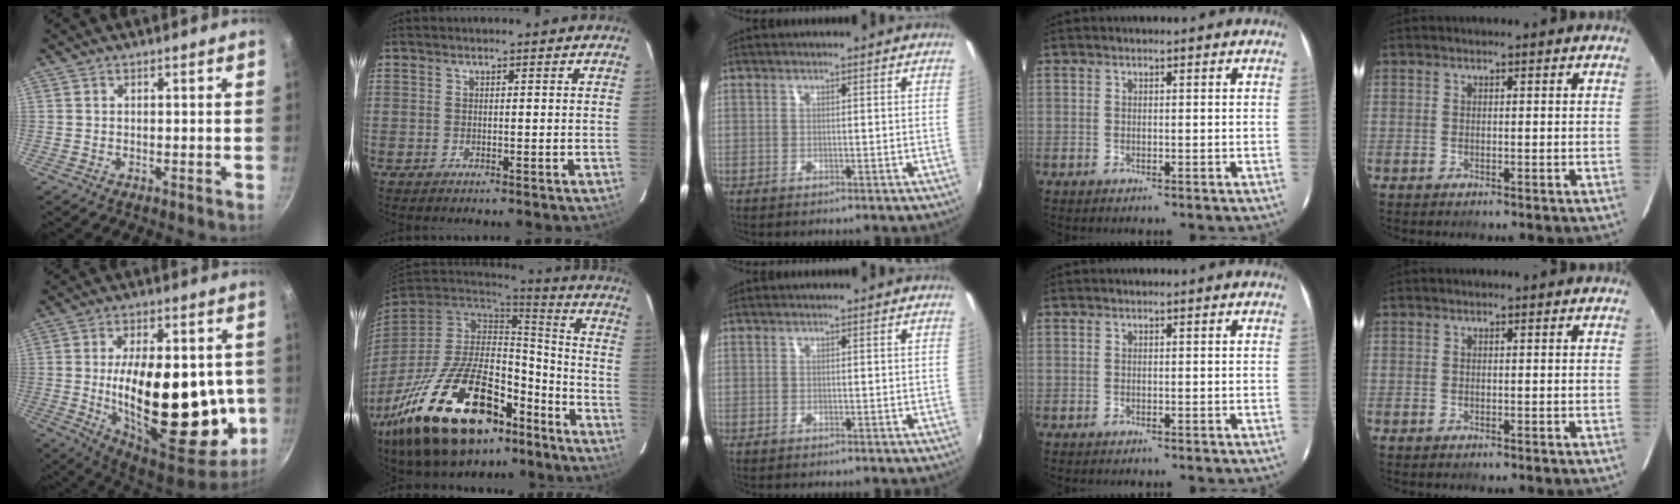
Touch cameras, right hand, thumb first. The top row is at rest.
{"thumb": {"total": 30.2, "force": [-2.5, 14.6, 26.3], "torque": [-0.364, -0.001, -0.023]}, "index": {"total": 31.1, "force": [-17.9, 15.4, 20.2], "torque": [-0.394, -0.020, -0.270]}}